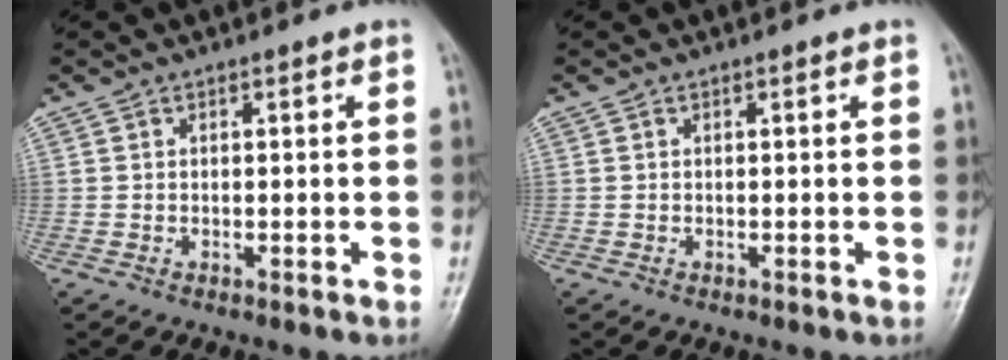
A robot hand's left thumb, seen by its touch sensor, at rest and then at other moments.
{"total": 0.0}